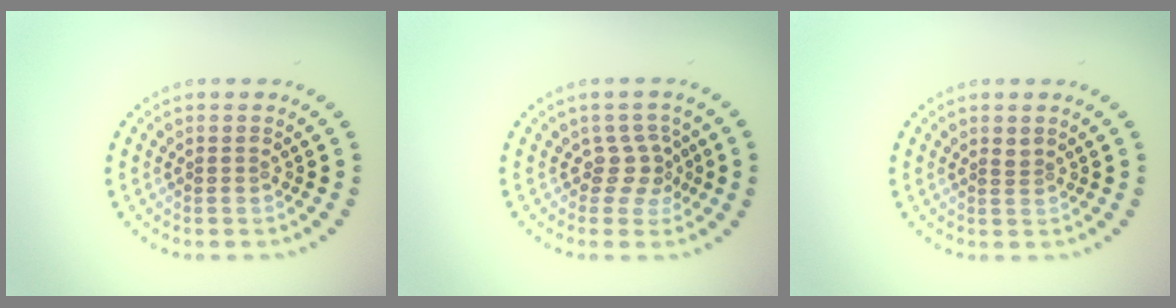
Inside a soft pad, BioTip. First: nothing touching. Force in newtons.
{"total": 2.0, "press": 1.3, "slide": 1.5}
{"total": 0.7, "press": 0.4, "slide": 0.6}